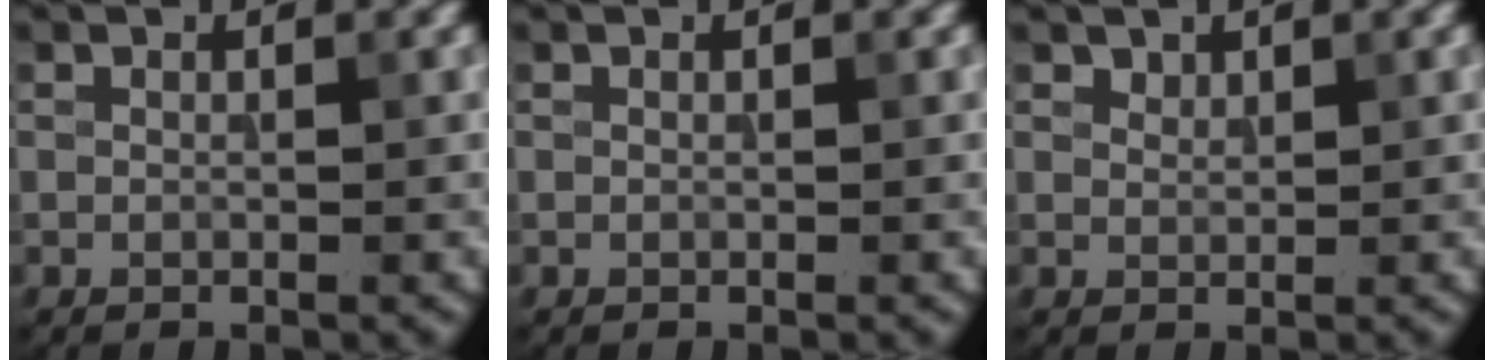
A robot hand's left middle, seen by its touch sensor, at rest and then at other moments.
{"total": 0.0}
{"total": 0.9, "force": [0.8, 0.4, 0.1], "torque": [-0.001, -0.002, 0.018]}